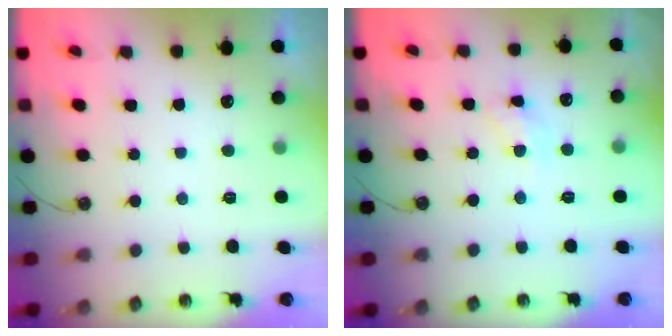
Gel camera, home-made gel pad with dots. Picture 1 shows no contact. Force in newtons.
{"total": 7.7, "press": 7.6, "slide": 0.6}